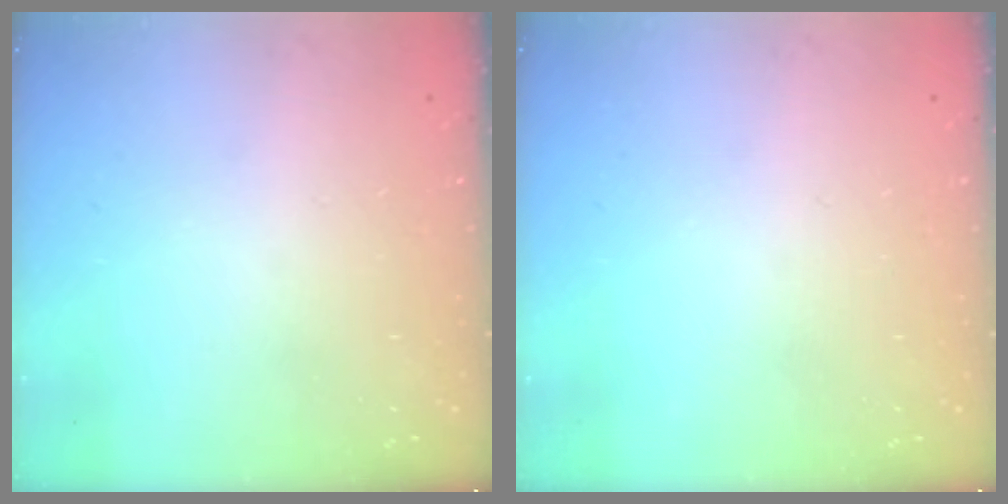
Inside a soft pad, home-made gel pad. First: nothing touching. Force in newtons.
{"total": 0.0}